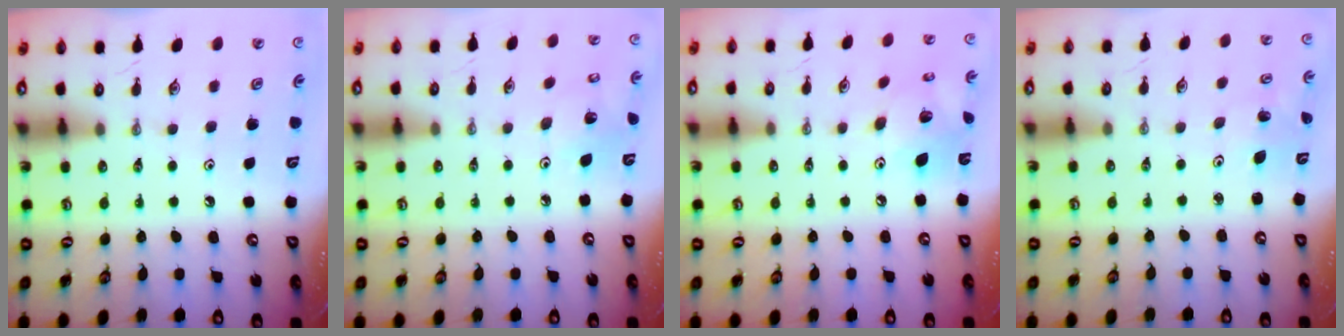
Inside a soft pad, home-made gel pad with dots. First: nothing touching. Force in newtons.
{"total": 4.6, "press": 4.6, "slide": 0.2}
{"total": 11.7, "press": 11.6, "slide": 1.1}
{"total": 1.3, "press": 1.3, "slide": 0.1}